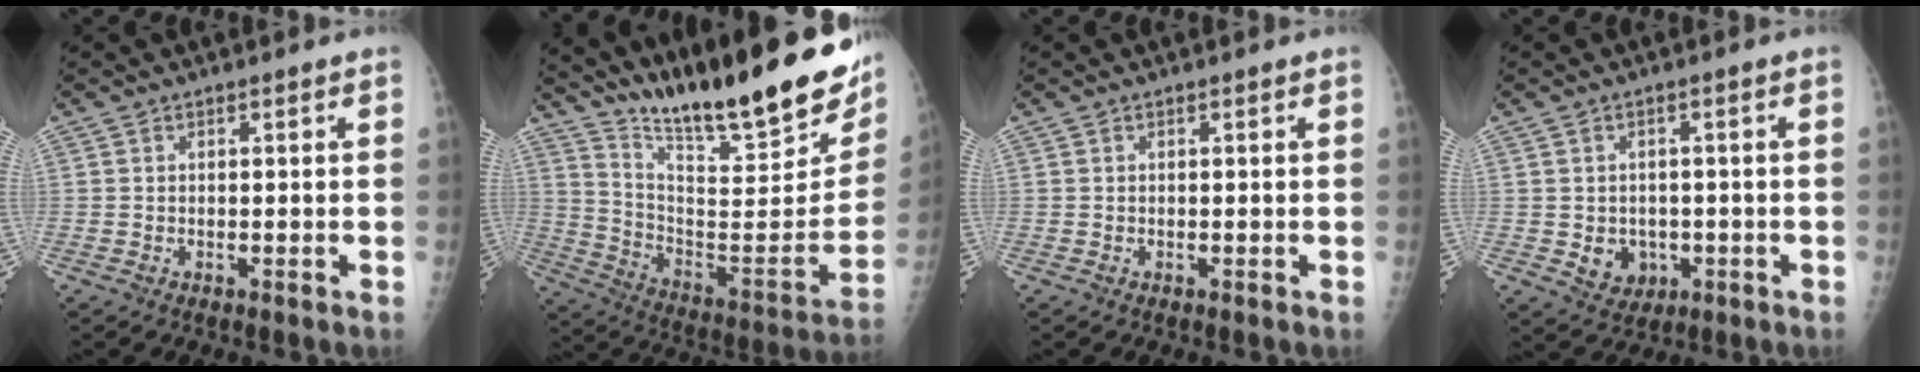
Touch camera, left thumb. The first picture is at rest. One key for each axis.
{"total": 28.4, "fx": 21.5, "fy": 4.8, "fz": 17.9, "tx": -0.257, "ty": -0.117, "tz": 0.334}
{"total": 0.0}
{"total": 5.3, "fx": -1.0, "fy": 4.5, "fz": 2.6, "tx": -0.015, "ty": 0.003, "tz": -0.004}